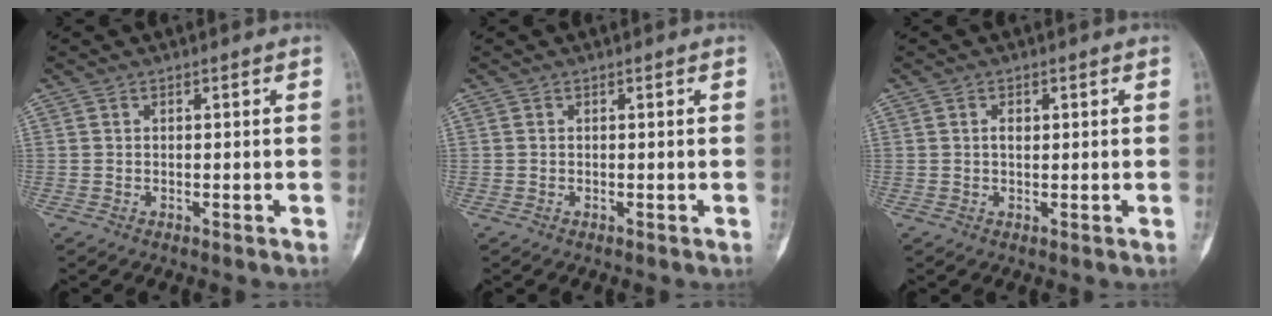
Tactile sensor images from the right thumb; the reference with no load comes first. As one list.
[{"total": 0.0}, {"total": 1.8, "force": [0.4, 1.0, 1.4], "torque": [-0.019, 0.000, 0.006]}]